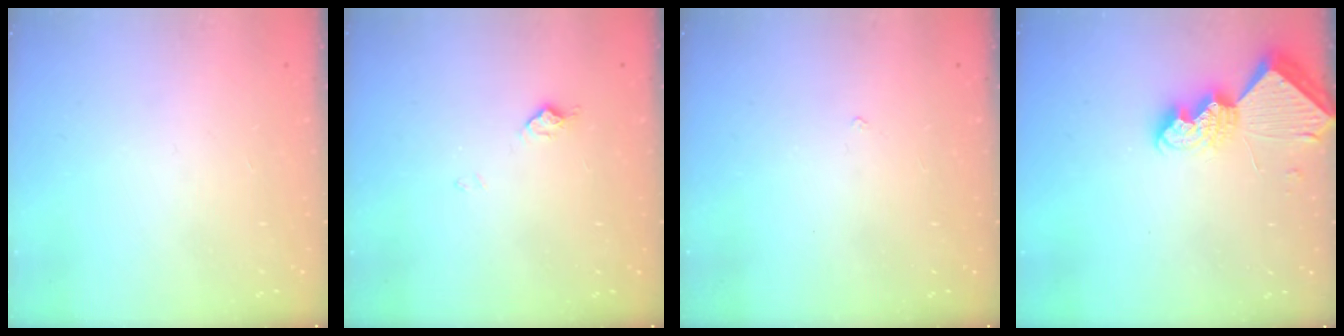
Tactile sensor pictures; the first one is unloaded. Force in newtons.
{"total": 6.3, "press": 6.3, "slide": 0.7}
{"total": 1.9, "press": 1.9, "slide": 0.4}
{"total": 8.8, "press": 8.7, "slide": 0.8}